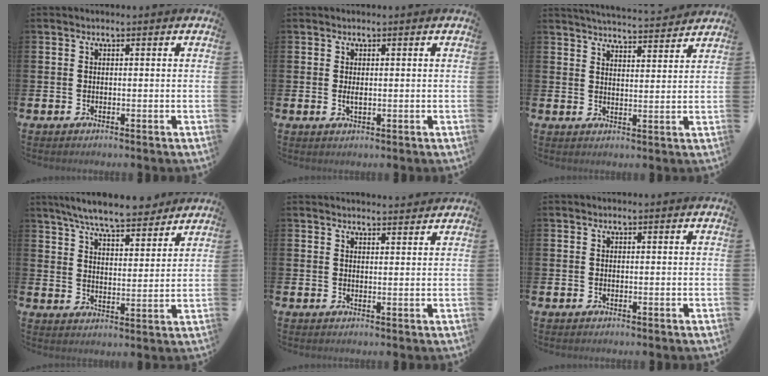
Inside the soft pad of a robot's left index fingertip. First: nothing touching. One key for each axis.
{"total": 1.2, "fx": 0.2, "fy": 0.4, "fz": 1.1, "tx": -0.019, "ty": 0.001, "tz": 0.001}
{"total": 4.6, "fx": 4.6, "fy": -0.1, "fz": 0.3, "tx": -0.015, "ty": -0.034, "tz": 0.080}
{"total": 7.9, "fx": 7.4, "fy": 1.0, "fz": 2.6, "tx": -0.073, "ty": -0.037, "tz": 0.132}
{"total": 2.3, "fx": 2.3, "fy": 0.1, "fz": -0.1, "tx": 0.007, "ty": -0.015, "tz": 0.039}
{"total": 0.0}